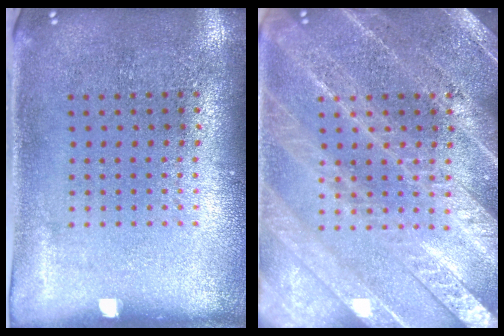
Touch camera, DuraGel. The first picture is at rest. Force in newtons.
{"total": 3.3, "press": 3.2, "slide": 0.5}